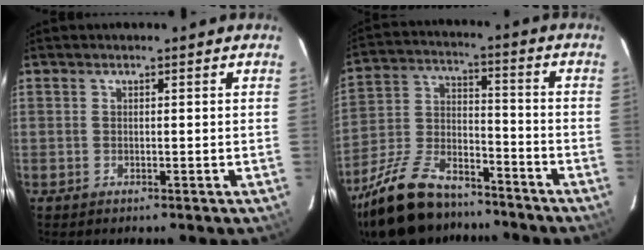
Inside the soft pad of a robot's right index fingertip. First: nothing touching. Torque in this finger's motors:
{"motor_torque": [1.04, -1.10, 0.32, 0.11]}